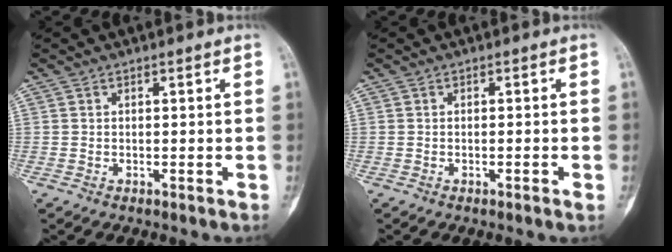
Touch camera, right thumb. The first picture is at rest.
{"total": 1.2, "force": [-0.5, 0.0, 1.1], "torque": [-0.020, 0.001, -0.006]}